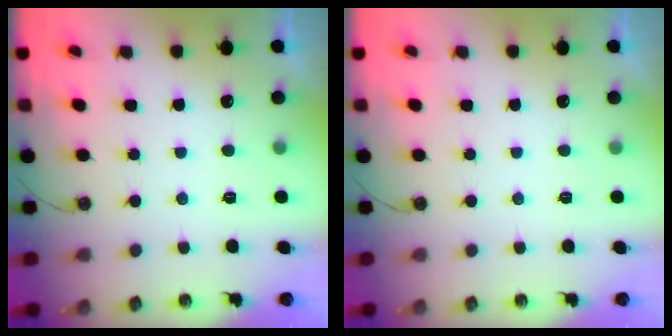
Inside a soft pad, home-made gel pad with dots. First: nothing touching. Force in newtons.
{"total": 0.0}